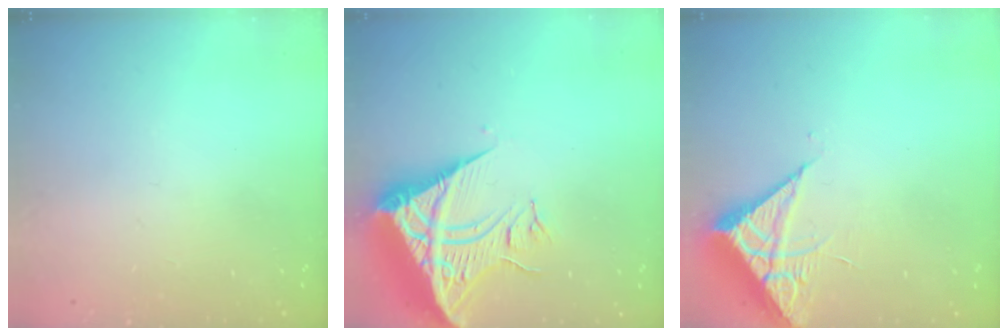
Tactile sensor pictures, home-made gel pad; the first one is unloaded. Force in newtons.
{"total": 14.7, "press": 14.6, "slide": 1.5}
{"total": 6.2, "press": 6.2, "slide": 0.4}